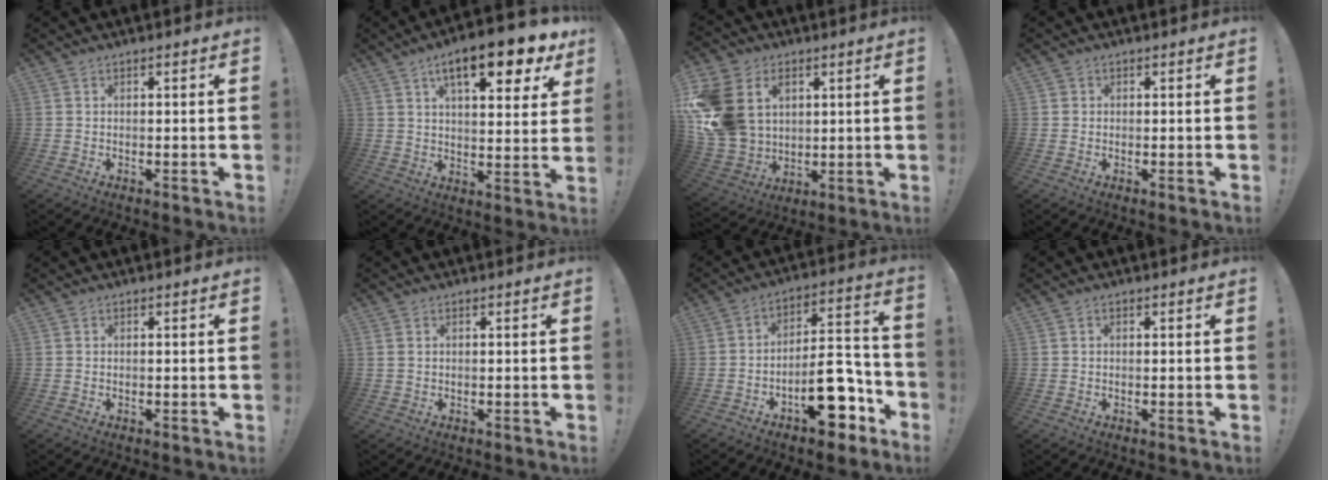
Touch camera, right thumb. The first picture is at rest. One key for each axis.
{"total": 15.1, "fx": 8.1, "fy": 4.5, "fz": 11.9, "tx": -0.182, "ty": -0.036, "tz": 0.125}
{"total": 18.9, "fx": 5.2, "fy": 14.7, "fz": 10.6, "tx": -0.218, "ty": -0.021, "tz": 0.103}
{"total": 0.9, "fx": 0.4, "fy": 0.9, "fz": 0.1, "tx": 0.004, "ty": -0.001, "tz": 0.006}
{"total": 0.0}
{"total": 1.2, "fx": 0.5, "fy": 0.9, "fz": 0.6, "tx": -0.018, "ty": 0.003, "tz": 0.011}
{"total": 16.3, "fx": -8.2, "fy": 7.6, "fz": 11.9, "tx": -0.141, "ty": 0.071, "tz": -0.125}
{"total": 0.6, "fx": 0.0, "fy": 0.4, "fz": 0.3, "tx": -0.003, "ty": 0.001, "tz": 0.000}